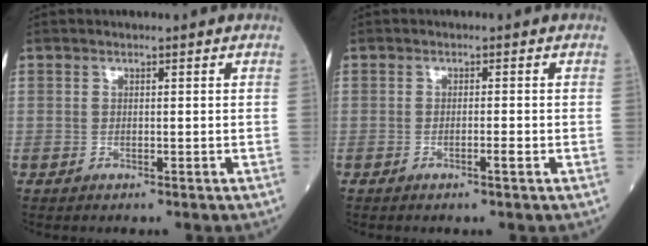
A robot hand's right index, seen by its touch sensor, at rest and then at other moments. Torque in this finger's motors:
{"motor_torque": [-0.11, -0.07, -0.04, -0.01]}